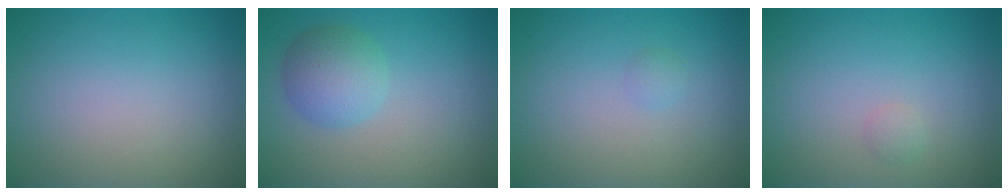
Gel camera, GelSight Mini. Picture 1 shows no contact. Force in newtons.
{"total": 3.6, "press": 3.6, "slide": 0.1}
{"total": 0.6, "press": 0.6, "slide": 0.0}
{"total": 0.6, "press": 0.6, "slide": 0.1}